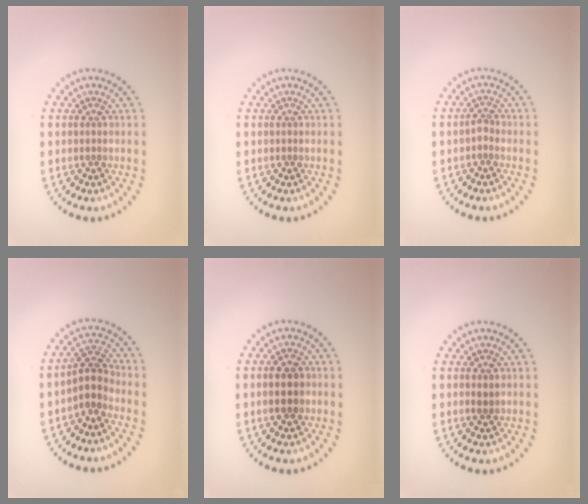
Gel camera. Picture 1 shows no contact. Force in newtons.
{"total": 0.0}
{"total": 0.9, "press": 0.6, "slide": 0.7}
{"total": 2.7, "press": 2.1, "slide": 1.6}
{"total": 2.3, "press": 2.3, "slide": 0.2}
{"total": 0.9, "press": 0.9, "slide": 0.1}